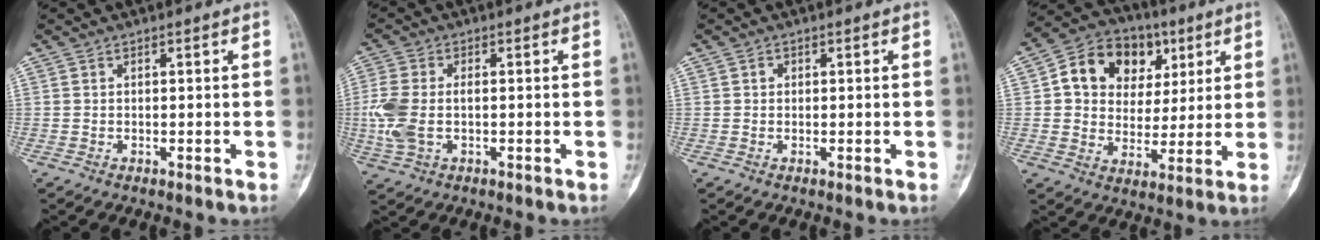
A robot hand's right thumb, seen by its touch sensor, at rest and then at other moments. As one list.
[{"total": 7.5, "force": [-1.0, 4.0, 6.2], "torque": [-0.163, 0.007, -0.020]}, {"total": 0.8, "force": [0.2, 0.7, 0.3], "torque": [0.001, 0.002, 0.002]}, {"total": 15.2, "force": [5.1, 12.1, 7.6], "torque": [-0.080, 0.006, 0.081]}]